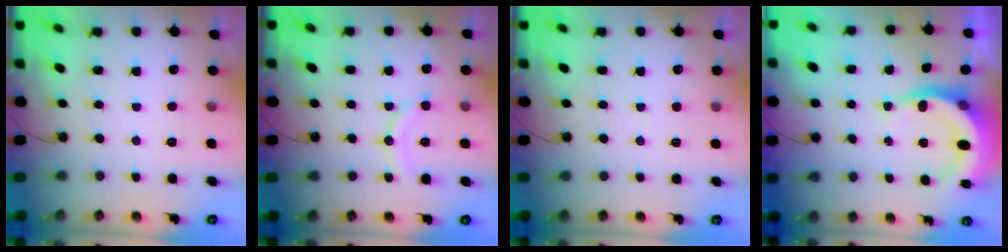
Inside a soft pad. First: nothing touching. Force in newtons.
{"total": 8.9, "press": 8.9, "slide": 1.0}
{"total": 4.5, "press": 4.5, "slide": 0.4}
{"total": 6.6, "press": 6.5, "slide": 0.9}